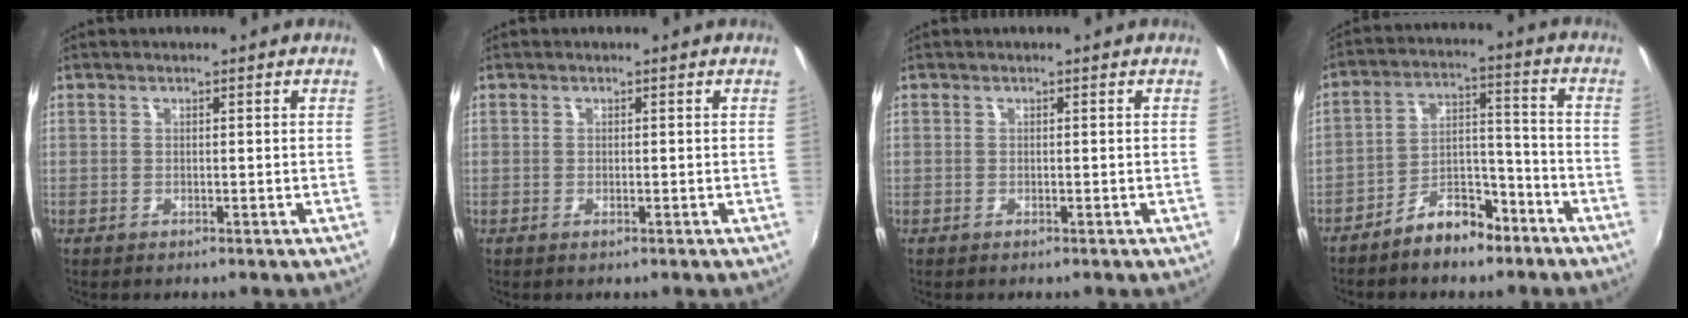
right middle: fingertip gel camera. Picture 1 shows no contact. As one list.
[{"total": 0.0}, {"total": 0.0}, {"total": 9.2, "force": [-6.8, 4.2, 4.6], "torque": [-0.076, 0.034, -0.104]}]